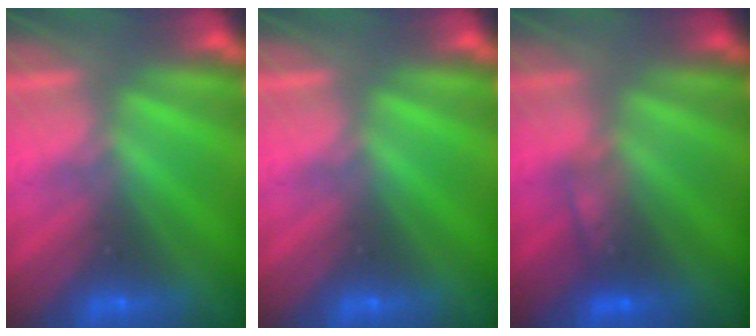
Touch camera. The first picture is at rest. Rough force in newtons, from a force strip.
{"total": 0.0}
{"total": 2.3}